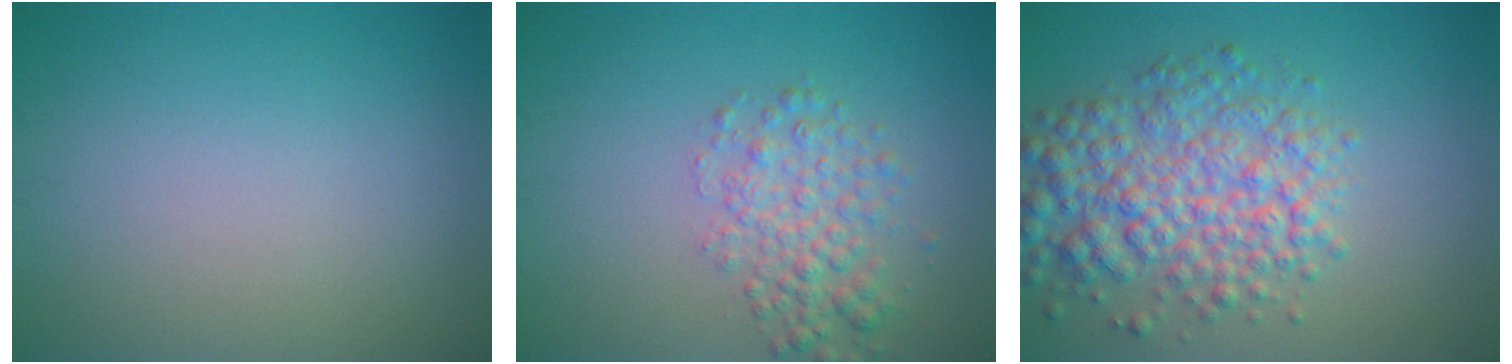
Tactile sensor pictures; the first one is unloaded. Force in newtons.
{"total": 3.4, "press": 3.4, "slide": 0.1}
{"total": 6.7, "press": 6.7, "slide": 0.2}